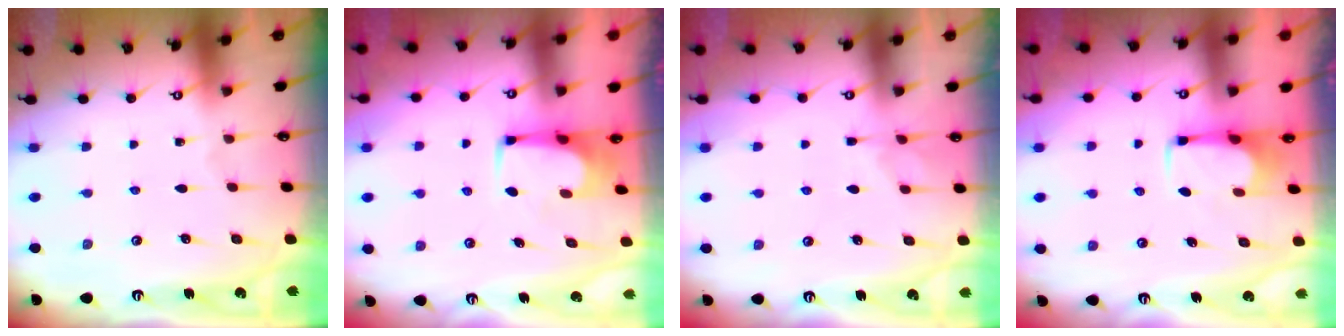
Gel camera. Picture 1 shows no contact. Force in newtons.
{"total": 1.6, "press": 1.5, "slide": 0.3}
{"total": 5.8, "press": 5.7, "slide": 1.3}
{"total": 2.8, "press": 2.8, "slide": 0.5}